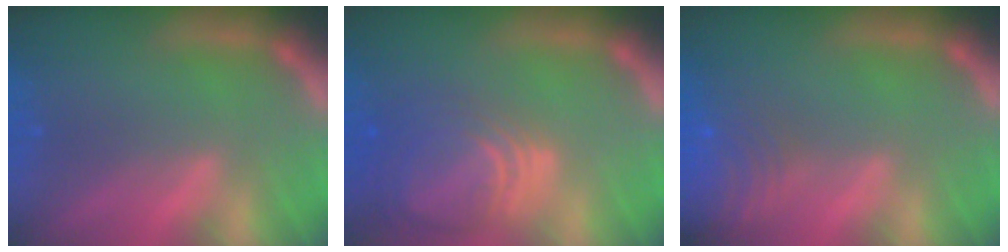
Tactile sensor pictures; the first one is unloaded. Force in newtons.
{"total": 9.0}
{"total": 10.0}